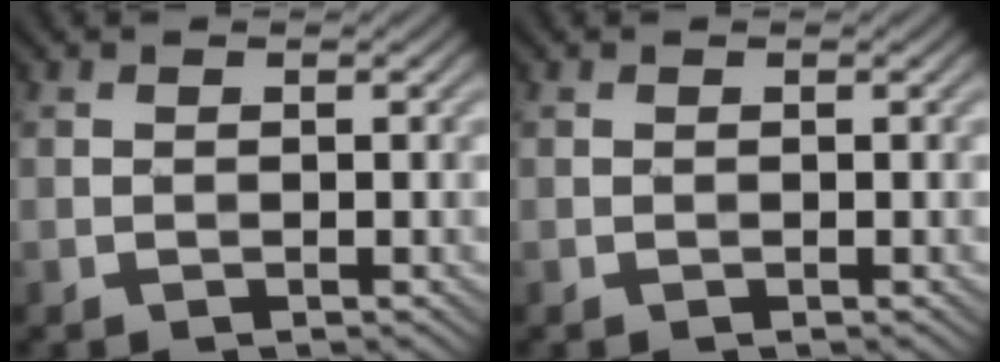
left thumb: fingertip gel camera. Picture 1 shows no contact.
{"total": 0.0}